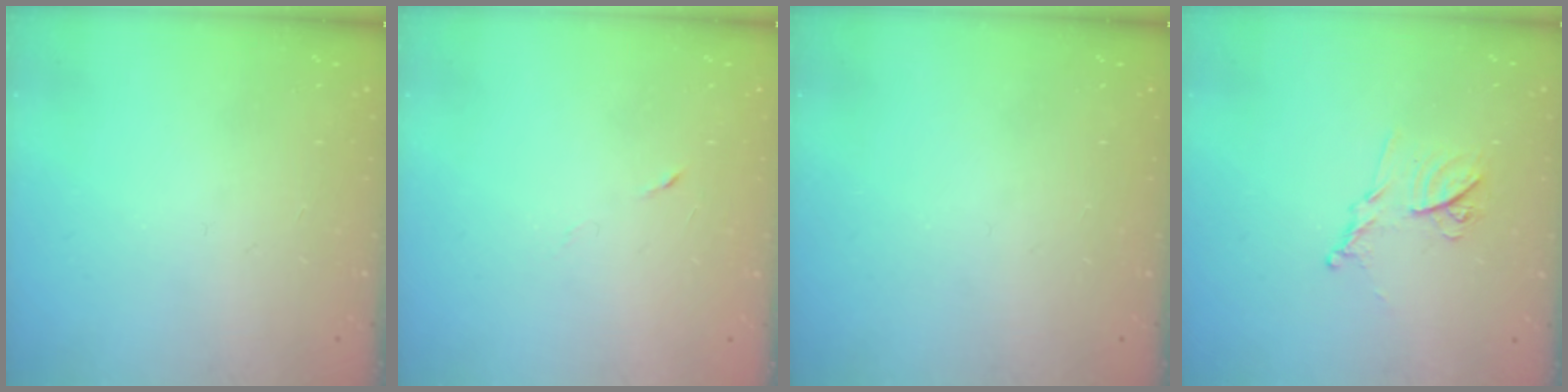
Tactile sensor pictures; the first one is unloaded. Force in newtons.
{"total": 2.9, "press": 2.7, "slide": 1.0}
{"total": 0.0}
{"total": 11.0, "press": 11.0, "slide": 0.4}